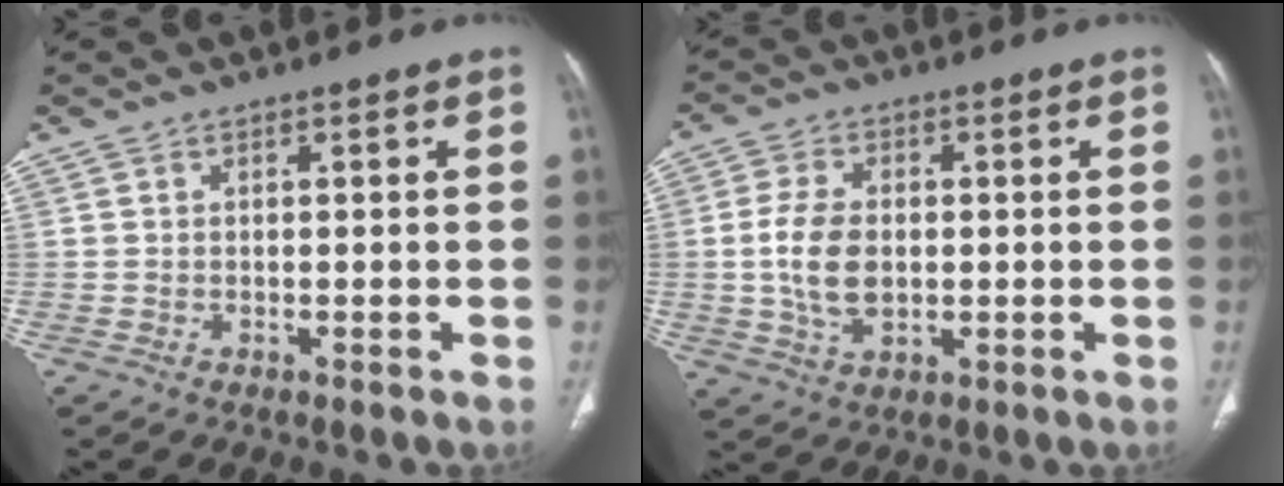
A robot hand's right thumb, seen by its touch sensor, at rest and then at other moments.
{"total": 9.2, "force": [-0.1, 5.9, 7.1], "torque": [-0.137, 0.001, 0.001]}